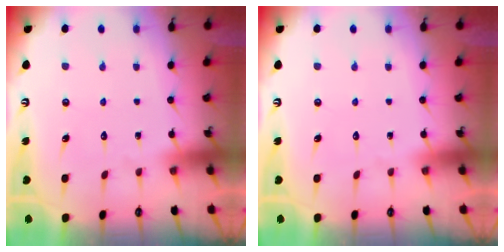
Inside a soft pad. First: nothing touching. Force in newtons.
{"total": 0.0}